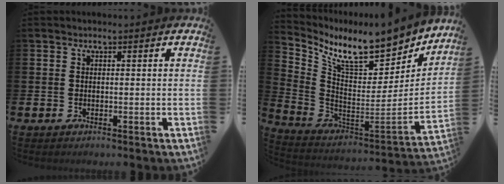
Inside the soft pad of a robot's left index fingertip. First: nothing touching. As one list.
[{"total": 10.9, "force": [9.1, 3.4, 4.8], "torque": [-0.104, -0.078, 0.154]}]